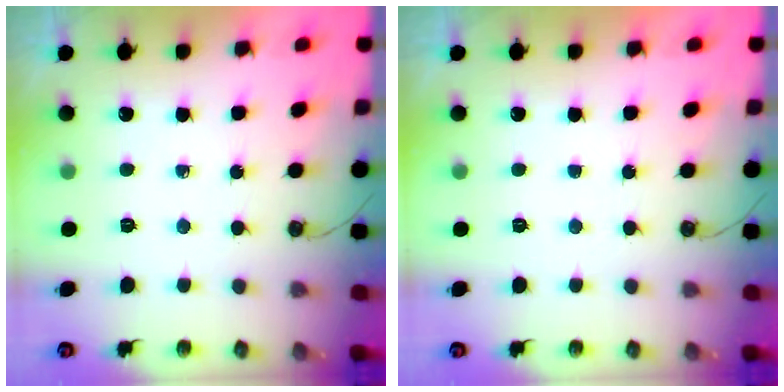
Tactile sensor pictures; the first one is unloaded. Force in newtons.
{"total": 0.0}